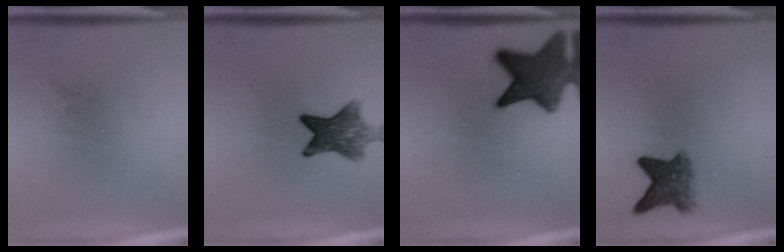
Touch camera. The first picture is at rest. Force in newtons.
{"total": 7.6}
{"total": 11.8}
{"total": 4.9}